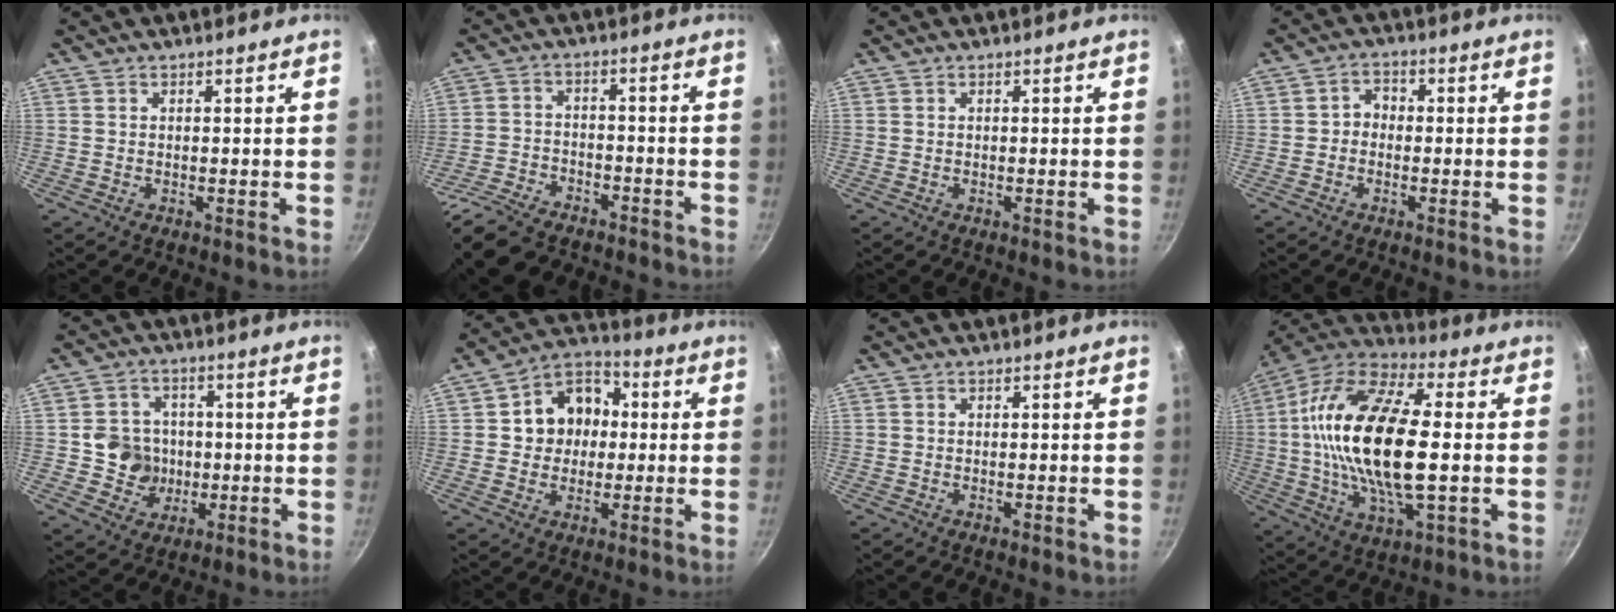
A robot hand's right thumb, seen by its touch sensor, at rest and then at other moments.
{"total": 13.1, "force": [-10.8, 5.1, 5.4], "torque": [-0.105, 0.058, -0.193]}
{"total": 0.0}
{"total": 3.0, "force": [-0.7, 2.5, 1.5], "torque": [-0.010, 0.014, -0.021]}
{"total": 8.3, "force": [-0.6, 7.8, 2.8], "torque": [-0.011, 0.016, -0.011]}
{"total": 10.3, "force": [0.6, 8.9, 5.1], "torque": [-0.035, 0.019, -0.008]}
{"total": 0.0}
{"total": 24.7, "force": [0.4, 10.5, 22.3], "torque": [-0.435, 0.021, -0.008]}